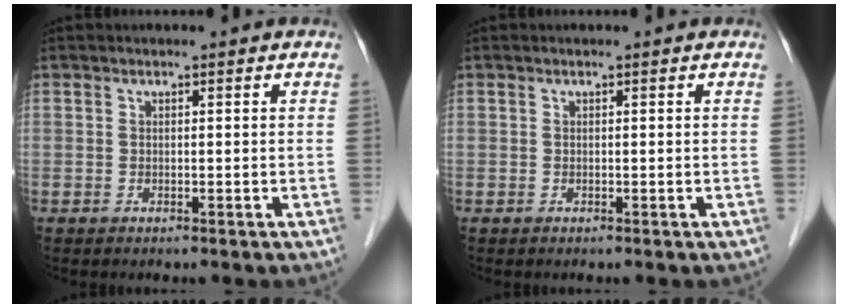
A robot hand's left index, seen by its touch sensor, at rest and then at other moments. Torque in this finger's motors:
{"motor_torque": [0.00, 0.00, 0.00, 0.00]}